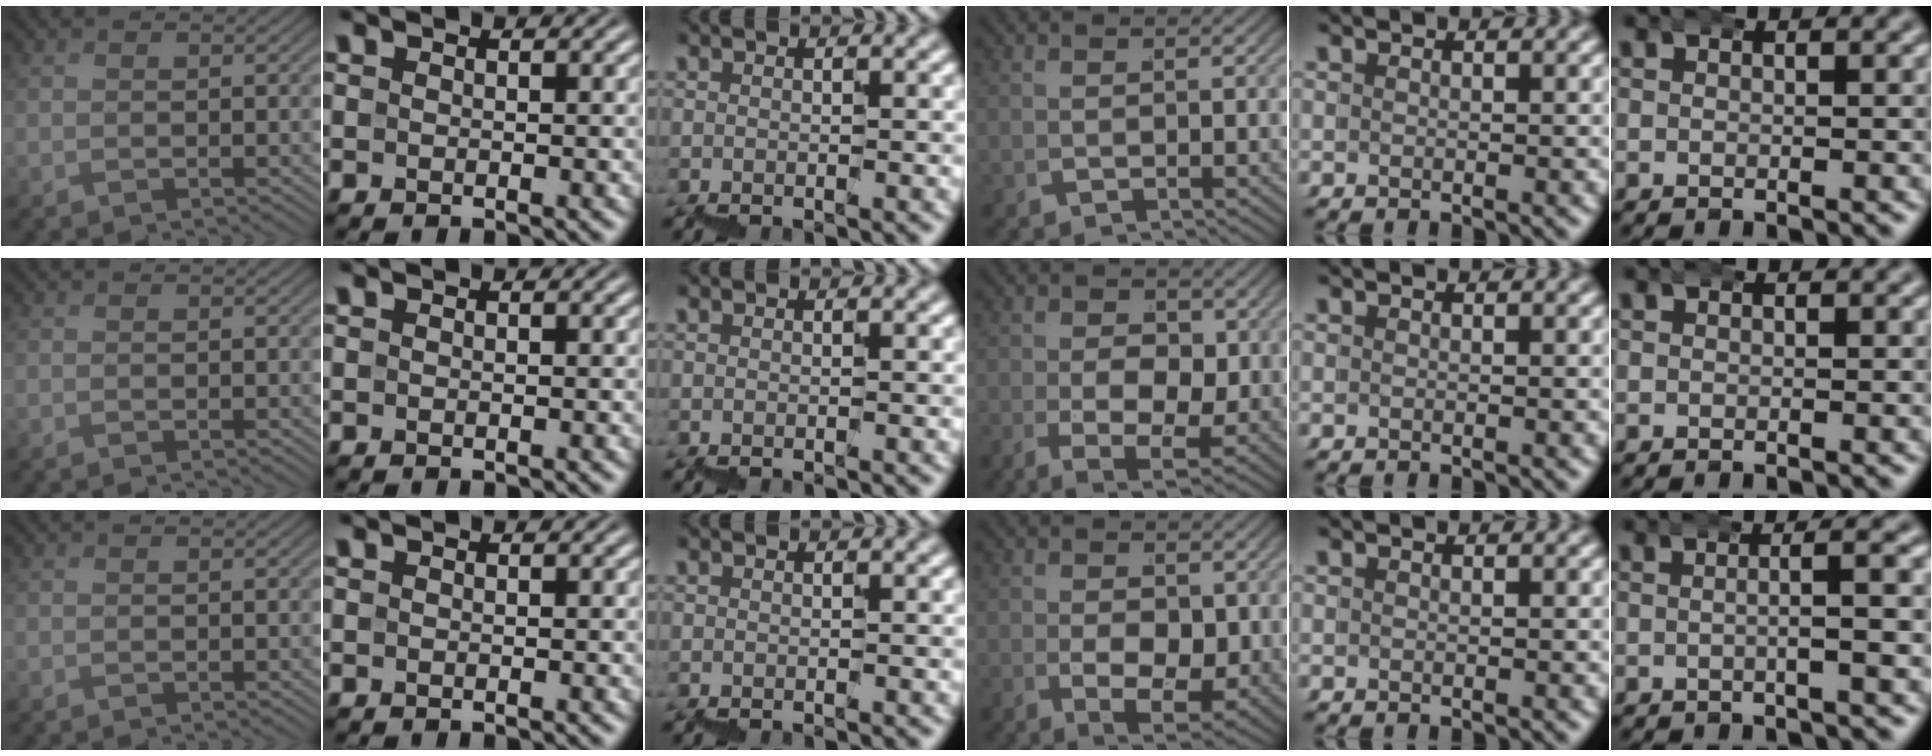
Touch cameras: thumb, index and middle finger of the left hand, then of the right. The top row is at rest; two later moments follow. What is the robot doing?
{"motion": "wrap", "object": "bubble wrap"}